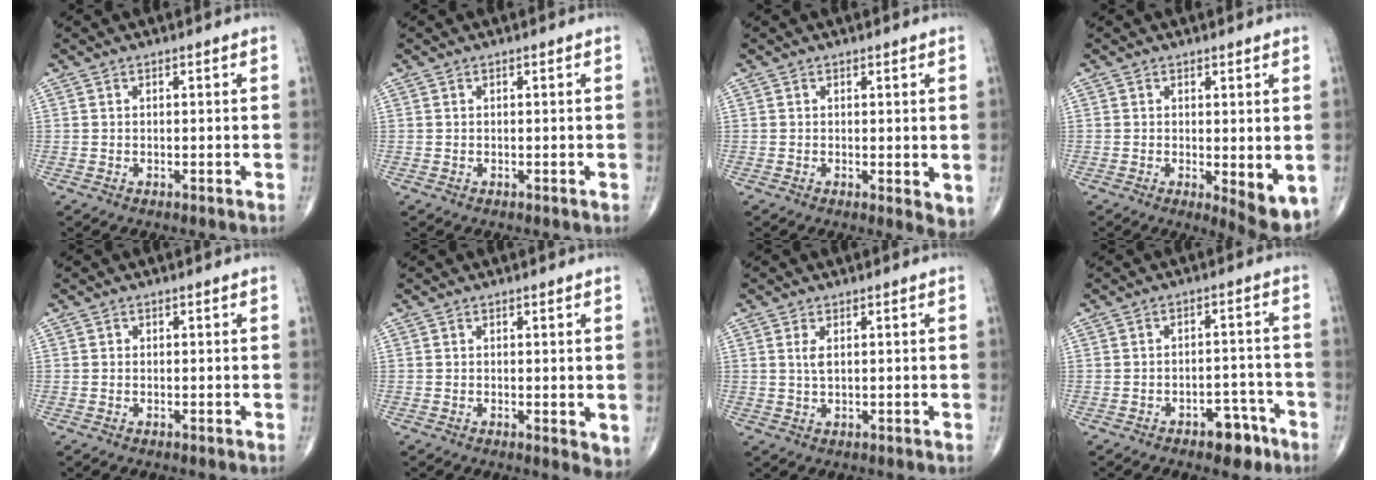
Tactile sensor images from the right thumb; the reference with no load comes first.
{"total": 0.0}
{"total": 3.4, "force": [0.0, 1.2, 3.2], "torque": [-0.043, -0.013, 0.000]}
{"total": 6.3, "force": [-0.7, 2.0, 6.0], "torque": [-0.077, -0.019, -0.005]}
{"total": 0.0}
{"total": 3.0, "force": [0.1, 1.1, 2.8], "torque": [-0.038, -0.012, 0.001]}
{"total": 2.3, "force": [0.7, 1.0, 2.0], "torque": [-0.042, -0.002, 0.016]}
{"total": 6.0, "force": [-3.8, 3.2, 3.3], "torque": [-0.023, 0.034, -0.049]}